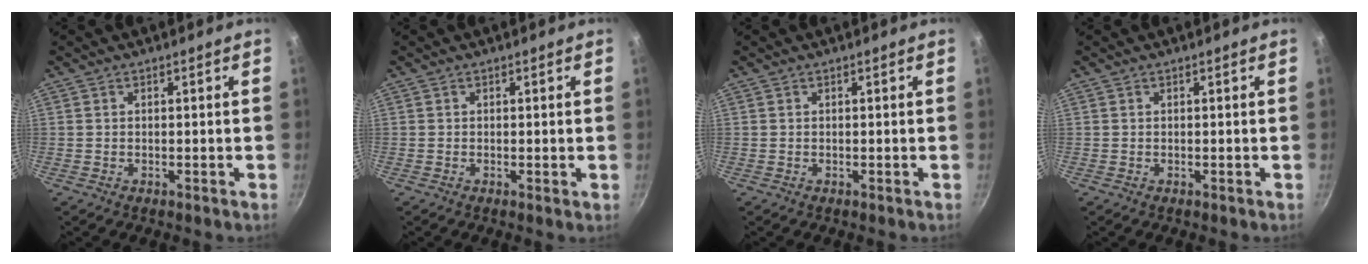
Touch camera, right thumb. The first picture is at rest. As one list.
[{"total": 0.6, "force": [0.0, 0.1, 0.5], "torque": [-0.008, -0.003, -0.004]}, {"total": 0.0}, {"total": 0.0}]